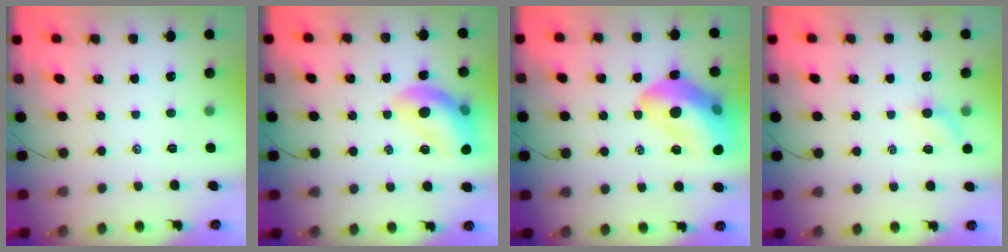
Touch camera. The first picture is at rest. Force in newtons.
{"total": 14.9, "press": 14.8, "slide": 1.7}
{"total": 21.4, "press": 21.0, "slide": 3.9}
{"total": 4.1, "press": 4.0, "slide": 1.0}